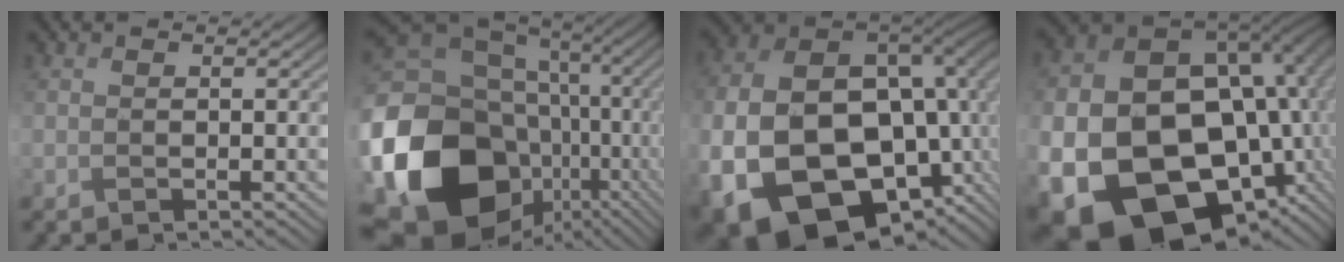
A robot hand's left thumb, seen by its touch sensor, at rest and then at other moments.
{"total": 23.3, "force": [-5.6, 18.8, 12.6], "torque": [-0.327, -0.043, -0.099]}
{"total": 22.5, "force": [-5.1, 15.9, 15.1], "torque": [-0.352, -0.035, -0.058]}
{"total": 24.9, "force": [-6.8, 19.4, 14.1], "torque": [-0.287, -0.068, -0.111]}